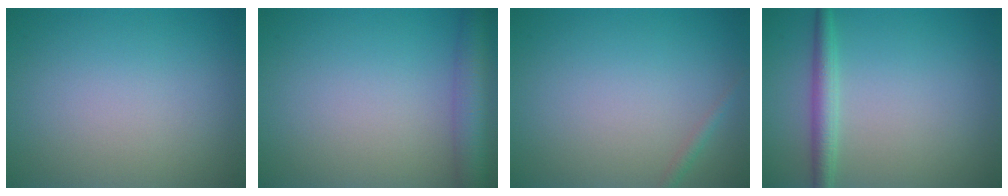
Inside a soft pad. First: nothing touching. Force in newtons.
{"total": 4.5, "press": 4.5, "slide": 0.3}
{"total": 0.8, "press": 0.7, "slide": 0.1}
{"total": 2.3, "press": 2.3, "slide": 0.1}